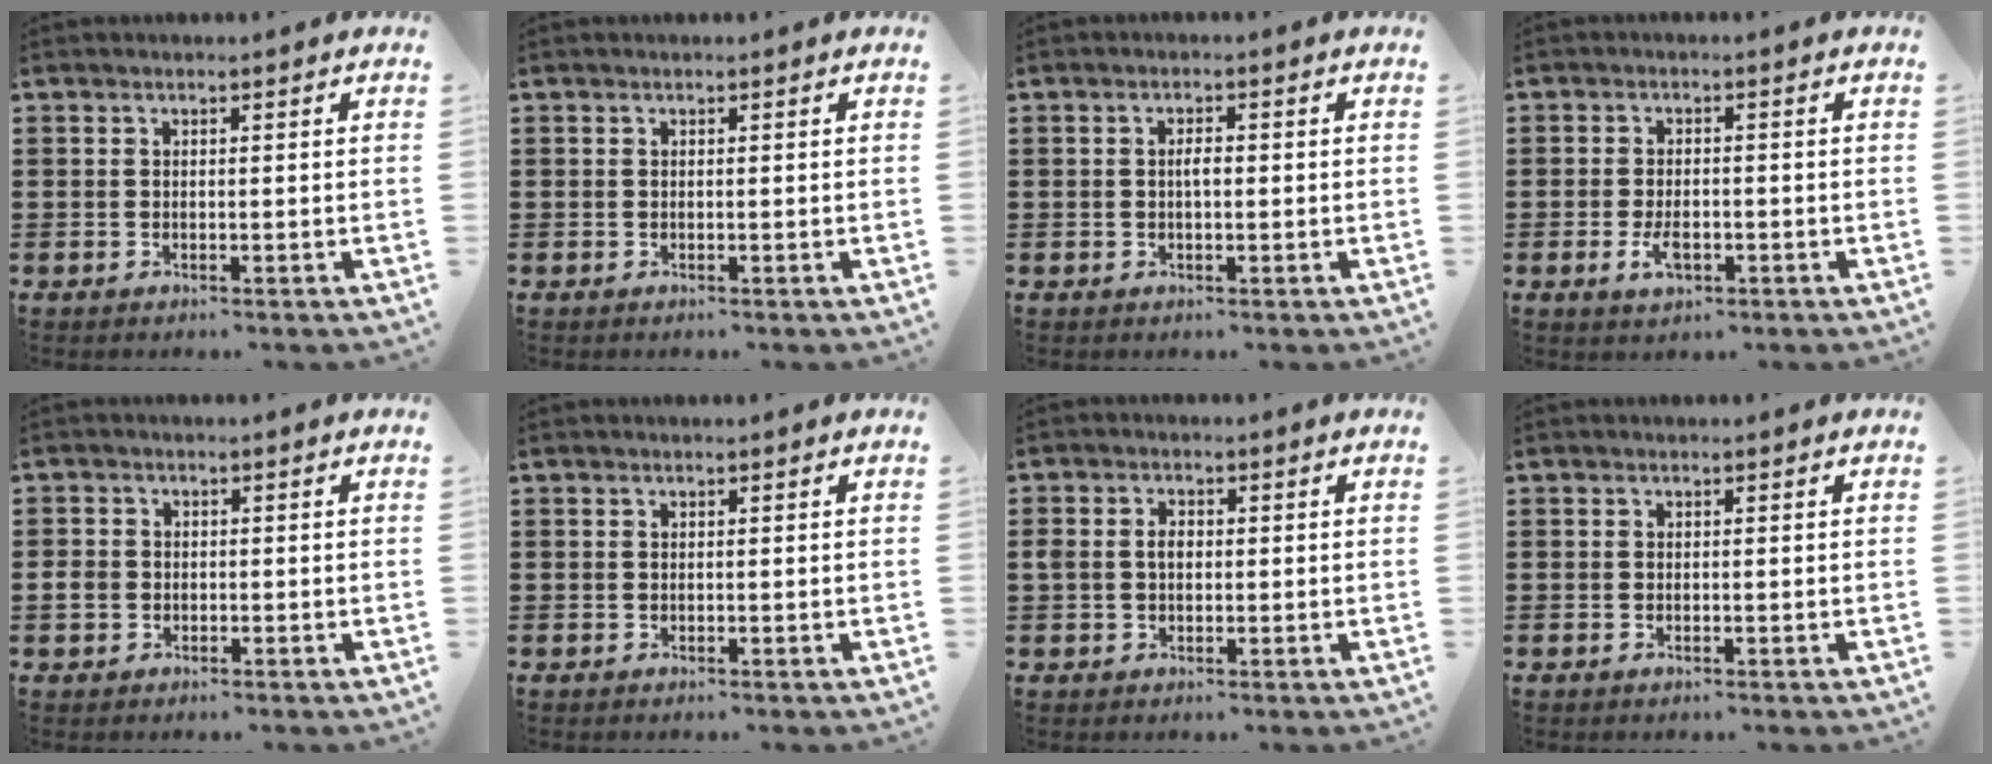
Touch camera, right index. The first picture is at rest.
{"total": 0.0}
{"total": 1.8, "force": [0.0, 0.6, 1.7], "torque": [-0.032, 0.002, -0.001]}
{"total": 3.5, "force": [-1.2, 1.7, 2.8], "torque": [-0.064, -0.004, -0.024]}
{"total": 2.4, "force": [-0.8, 1.9, 1.2], "torque": [-0.036, -0.003, -0.018]}
{"total": 0.0}
{"total": 2.4, "force": [0.2, 1.8, 1.7], "torque": [-0.035, 0.008, 0.002]}
{"total": 0.0}